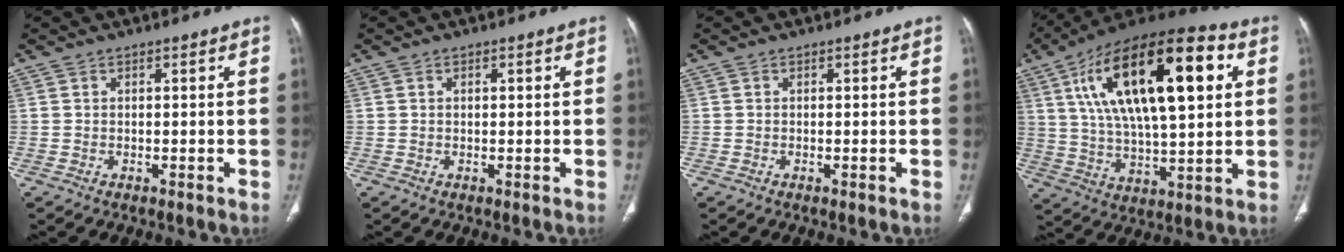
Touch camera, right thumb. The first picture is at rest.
{"total": 0.6, "force": [0.2, 0.4, 0.5], "torque": [-0.011, 0.002, 0.004]}
{"total": 0.0}
{"total": 28.4, "force": [8.7, 11.2, 24.6], "torque": [-0.415, 0.008, 0.136]}